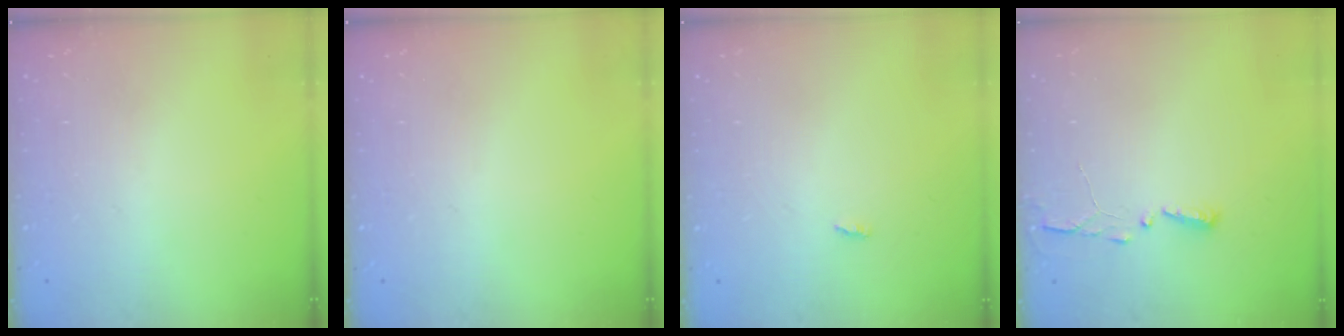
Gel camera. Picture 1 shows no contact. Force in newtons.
{"total": 0.0}
{"total": 1.8, "press": 1.8, "slide": 0.2}
{"total": 2.9, "press": 2.9, "slide": 0.4}